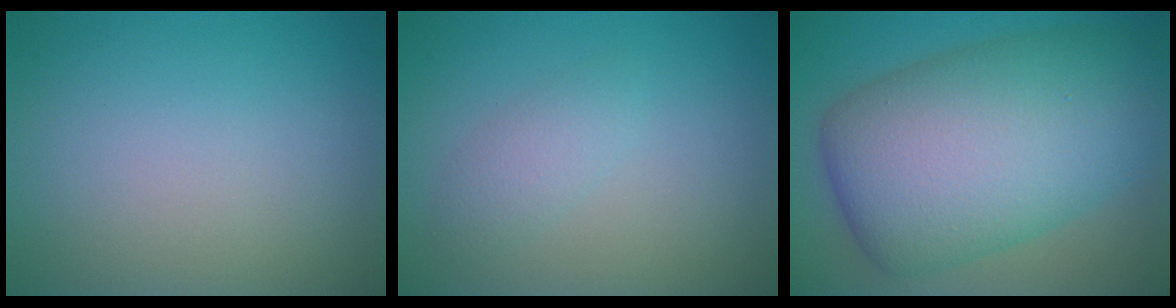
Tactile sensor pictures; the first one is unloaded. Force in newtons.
{"total": 1.8, "press": 1.8, "slide": 0.1}
{"total": 13.3, "press": 13.3, "slide": 0.0}